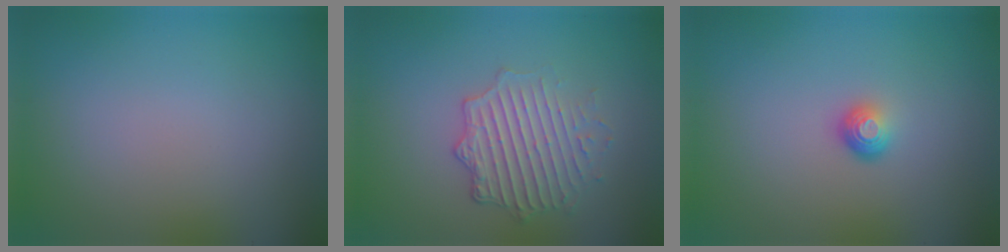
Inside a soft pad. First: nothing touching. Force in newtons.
{"total": 3.9, "press": 3.3, "slide": 2.1}
{"total": 1.8, "press": 1.2, "slide": 1.4}